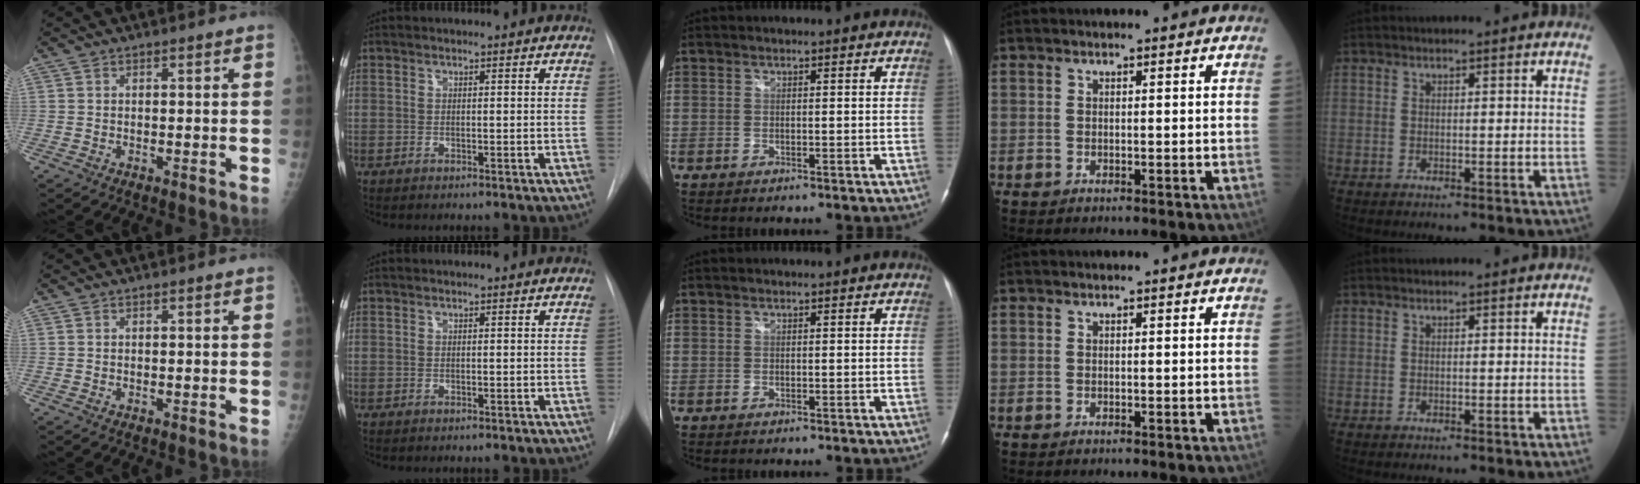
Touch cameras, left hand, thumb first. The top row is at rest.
{}